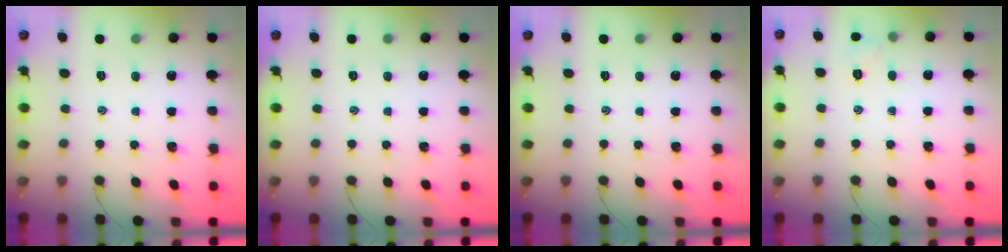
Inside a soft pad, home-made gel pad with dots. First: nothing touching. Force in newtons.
{"total": 0.0}
{"total": 0.0}
{"total": 3.8, "press": 3.6, "slide": 1.1}